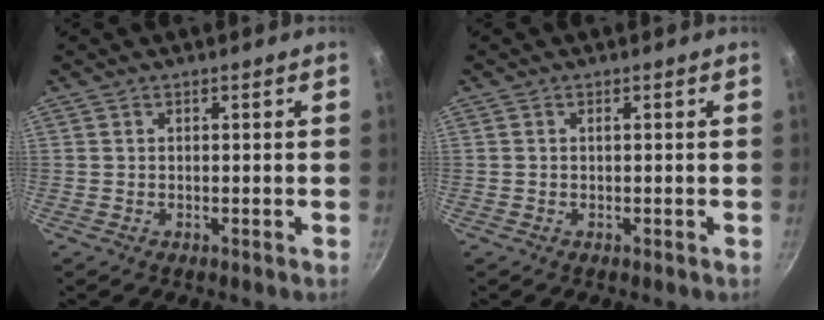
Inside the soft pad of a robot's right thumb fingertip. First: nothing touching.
{"total": 0.0}